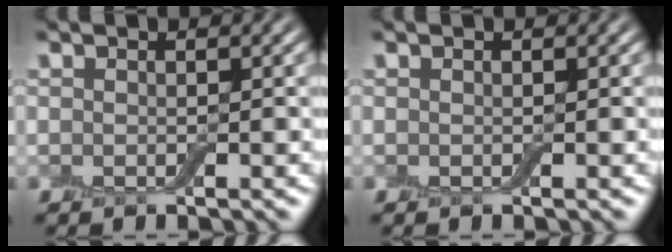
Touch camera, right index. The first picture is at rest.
{"total": 0.0}